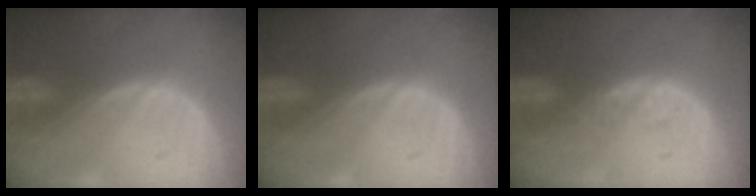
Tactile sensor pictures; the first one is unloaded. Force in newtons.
{"total": 0.0}
{"total": 2.5, "press": 1.9, "slide": 1.7}